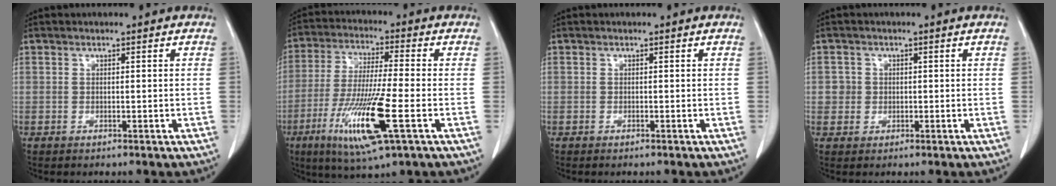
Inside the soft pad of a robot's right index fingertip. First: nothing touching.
{"total": 14.2, "force": [-5.2, 0.7, 13.2], "torque": [-0.264, -0.029, -0.095]}
{"total": 0.0}
{"total": 2.1, "force": [0.2, 2.1, 0.1], "torque": [0.010, 0.006, 0.000]}